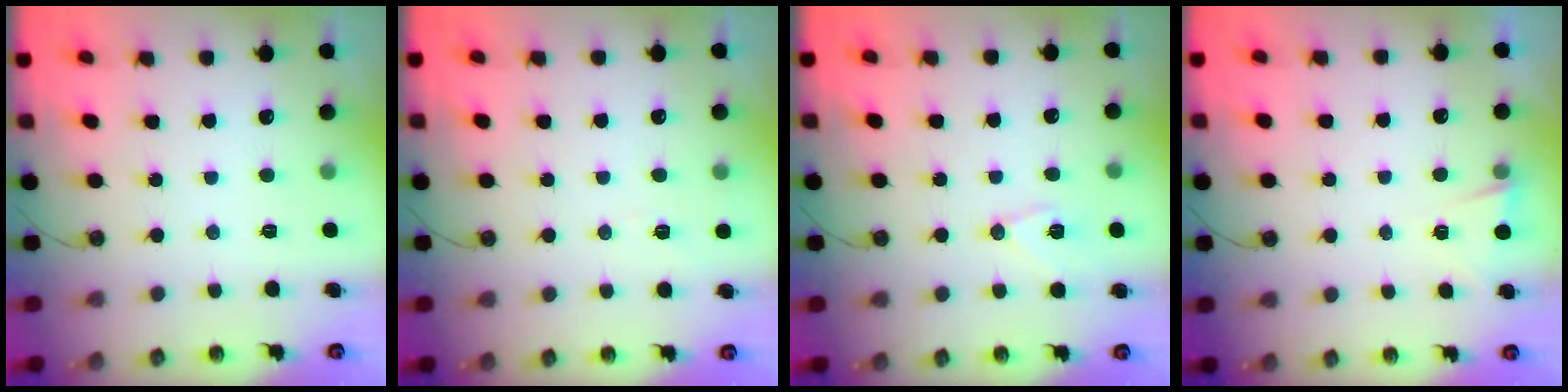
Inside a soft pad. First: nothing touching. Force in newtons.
{"total": 3.7, "press": 3.3, "slide": 1.7}
{"total": 8.7, "press": 8.7, "slide": 1.0}
{"total": 1.5, "press": 1.3, "slide": 0.8}